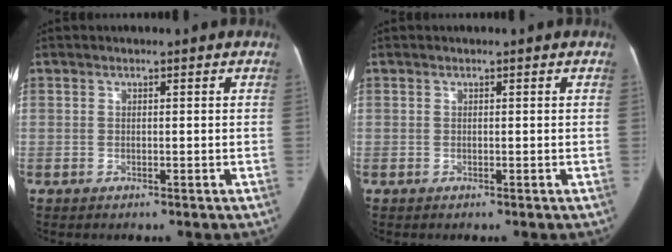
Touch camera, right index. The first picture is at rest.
{"total": 0.0}